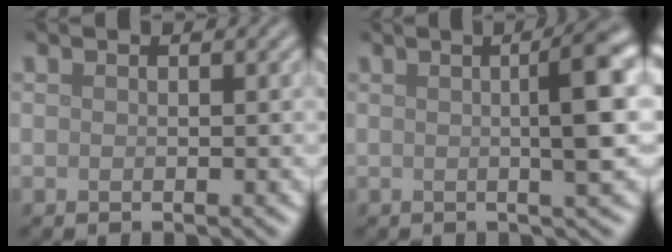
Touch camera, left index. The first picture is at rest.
{"total": 5.4, "force": [0.5, 0.9, 5.3], "torque": [-0.066, 0.013, 0.006]}